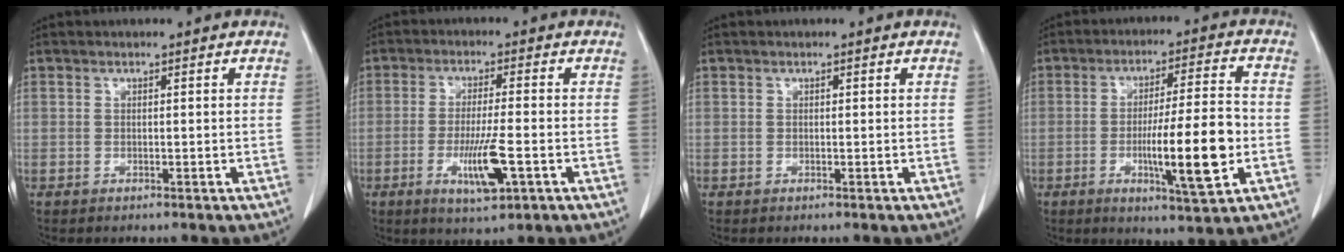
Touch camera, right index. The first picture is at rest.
{"total": 7.7, "force": [-2.7, 0.7, 7.2], "torque": [-0.131, -0.016, -0.043]}
{"total": 0.0}
{"total": 12.4, "force": [-3.0, 0.8, 12.0], "torque": [-0.195, -0.007, -0.048]}